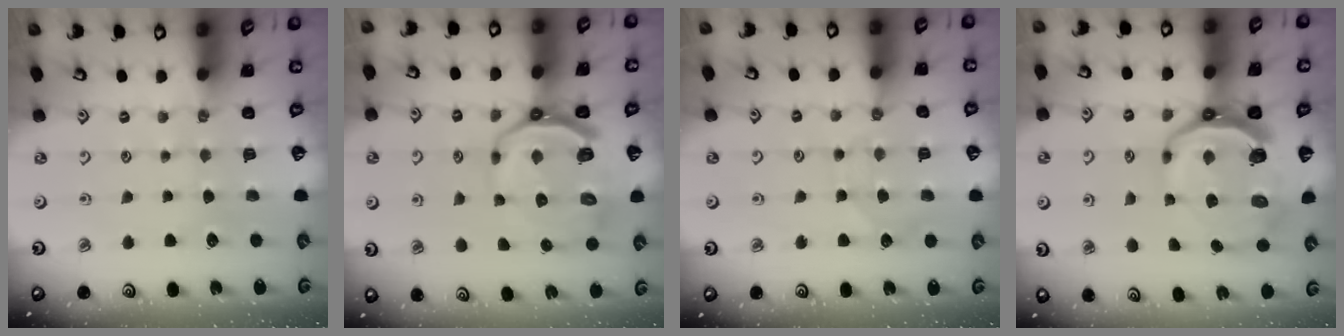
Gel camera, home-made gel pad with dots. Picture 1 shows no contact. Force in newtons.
{"total": 9.7, "press": 9.0, "slide": 3.8}
{"total": 5.7, "press": 5.7, "slide": 0.6}
{"total": 12.3, "press": 11.3, "slide": 4.8}